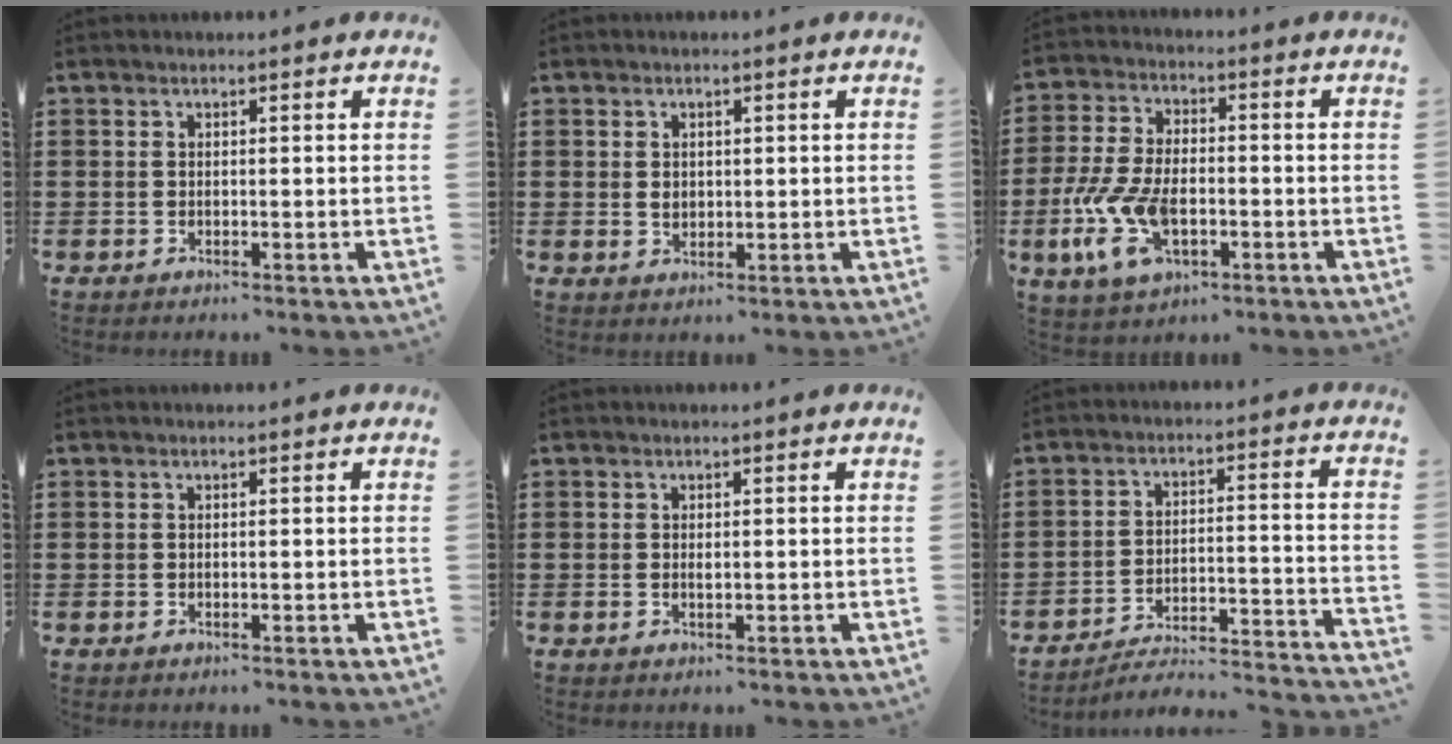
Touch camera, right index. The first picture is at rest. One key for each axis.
{"total": 1.6, "fx": 0.2, "fy": 1.2, "fz": 1.1, "tx": -0.024, "ty": 0.007, "tz": 0.001}
{"total": 10.3, "fx": -3.2, "fy": 5.3, "fz": 8.2, "tx": -0.212, "ty": -0.014, "tz": -0.064}
{"total": 0.0}
{"total": 0.8, "fx": 0.1, "fy": 0.3, "fz": 0.7, "tx": -0.015, "ty": -0.001, "tz": 0.001}
{"total": 3.3, "fx": -3.0, "fy": 0.1, "fz": 1.3, "tx": -0.033, "ty": -0.019, "tz": -0.070}